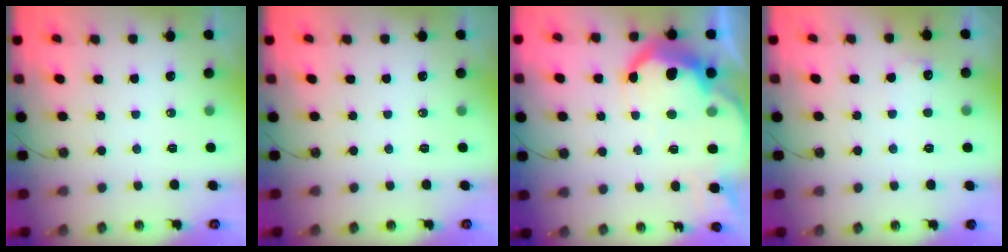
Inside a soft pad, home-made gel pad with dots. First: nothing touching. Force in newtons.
{"total": 0.0}
{"total": 14.1, "press": 14.1, "slide": 0.9}
{"total": 5.6, "press": 5.5, "slide": 1.4}